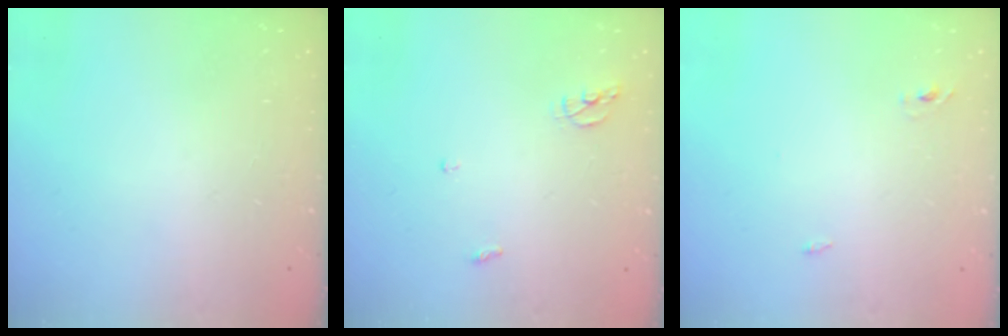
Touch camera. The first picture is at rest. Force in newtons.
{"total": 5.5, "press": 5.5, "slide": 0.2}
{"total": 2.4, "press": 2.2, "slide": 1.0}